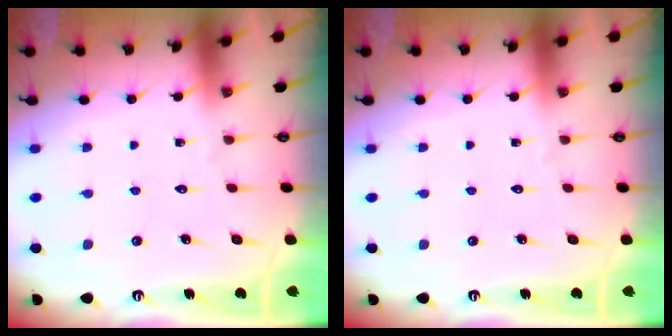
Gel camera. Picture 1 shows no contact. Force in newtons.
{"total": 0.0}